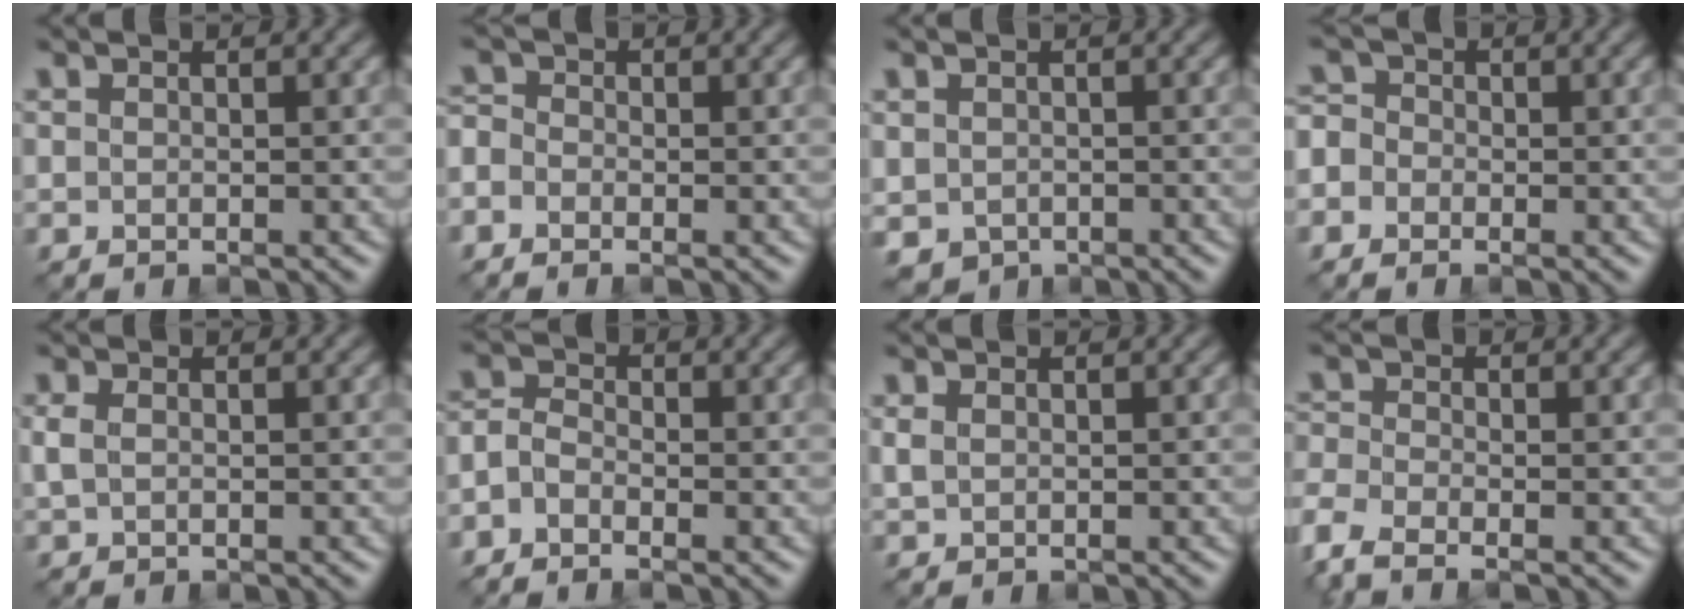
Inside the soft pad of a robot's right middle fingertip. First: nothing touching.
{"total": 1.8, "force": [-1.0, 1.3, 0.7], "torque": [-0.010, 0.002, -0.029]}
{"total": 2.2, "force": [-1.0, 1.8, 0.9], "torque": [-0.026, -0.007, -0.020]}
{"total": 3.2, "force": [-1.1, 2.9, 0.9], "torque": [-0.002, 0.016, -0.045]}
{"total": 1.3, "force": [0.1, 0.9, 1.0], "torque": [-0.030, 0.004, 0.001]}
{"total": 2.0, "force": [-1.1, 1.2, 1.2], "torque": [-0.026, 0.006, -0.033]}
{"total": 0.9, "force": [0.3, 0.6, 0.6], "torque": [-0.019, 0.002, 0.009]}
{"total": 3.9, "force": [-2.7, 1.5, 2.3], "torque": [-0.070, -0.009, -0.070]}